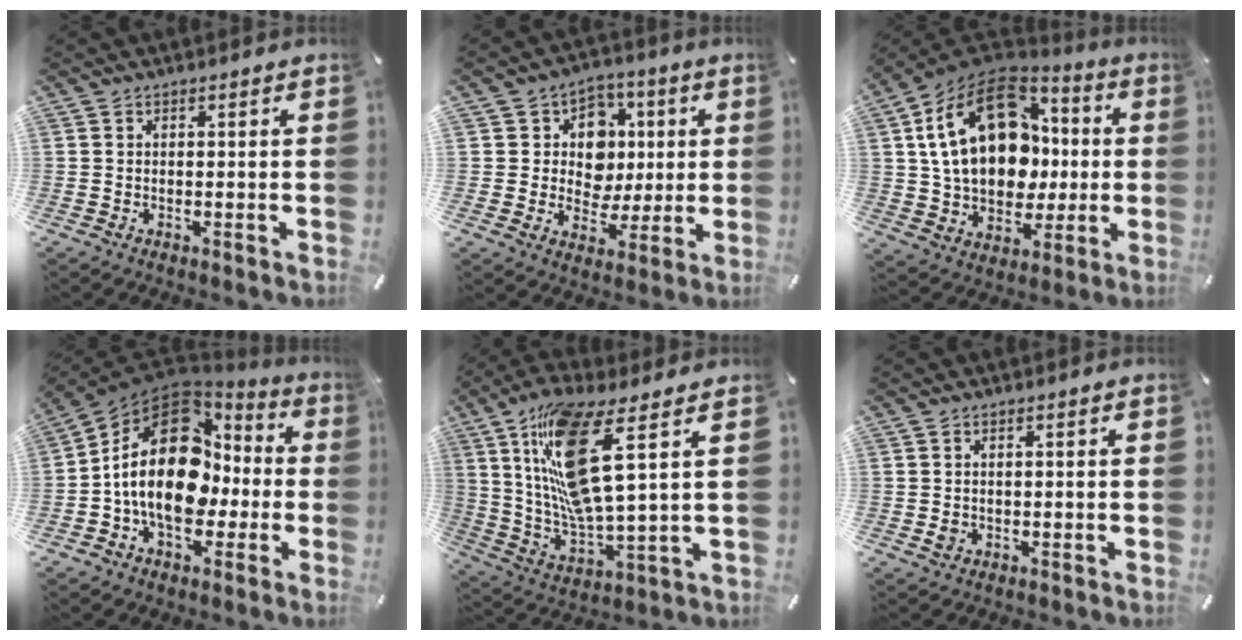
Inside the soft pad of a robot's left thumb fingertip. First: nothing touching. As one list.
[{"total": 11.0, "force": [1.3, 10.1, 4.2], "torque": [-0.053, -0.005, 0.028]}, {"total": 22.7, "force": [3.9, 16.5, 15.0], "torque": [-0.274, 0.005, 0.073]}, {"total": 20.7, "force": [-0.3, 14.9, 14.3], "torque": [-0.257, 0.005, 0.000]}, {"total": 18.7, "force": [8.0, 4.4, 16.4], "torque": [-0.342, -0.034, 0.118]}, {"total": 1.3, "force": [-0.1, 1.0, 0.8], "torque": [-0.017, 0.002, -0.003]}]